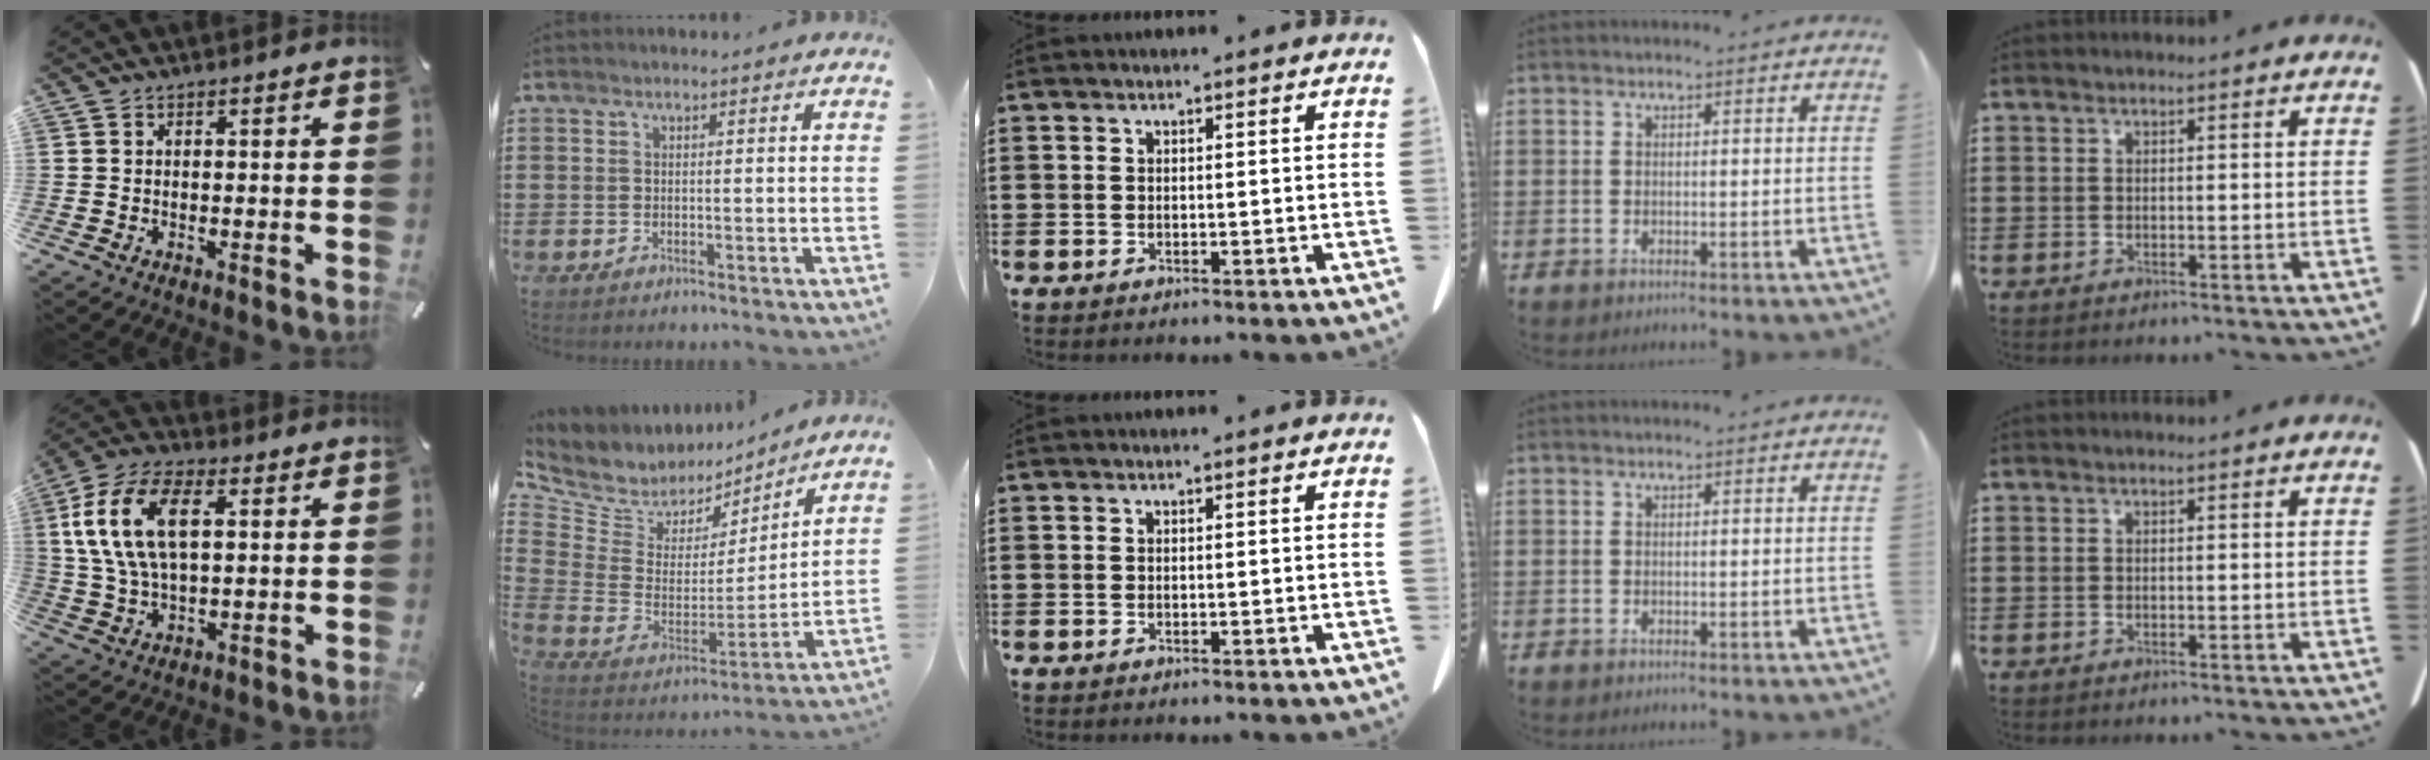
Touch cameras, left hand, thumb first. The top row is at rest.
{"thumb": {"total": 14.7, "force": [4.1, 8.1, 11.6], "torque": [-0.271, 0.003, 0.067]}, "index": {"total": 7.0, "force": [5.4, 4.4, 0.8], "torque": [-0.068, -0.047, 0.098]}}